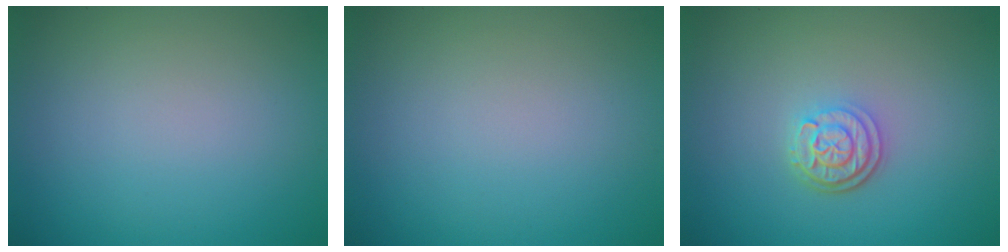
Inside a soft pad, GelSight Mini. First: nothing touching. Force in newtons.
{"total": 0.0}
{"total": 2.9, "press": 2.4, "slide": 1.7}